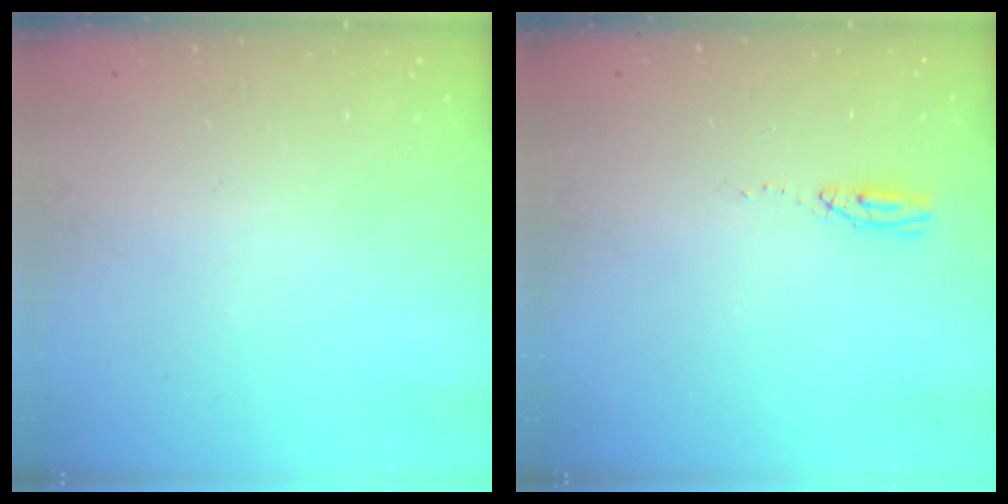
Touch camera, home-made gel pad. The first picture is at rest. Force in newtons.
{"total": 3.7, "press": 3.4, "slide": 1.5}